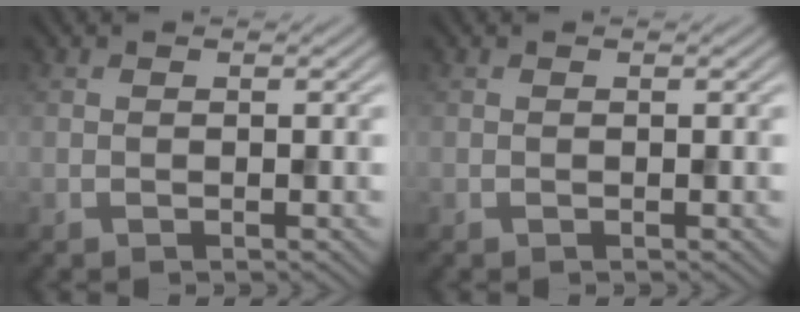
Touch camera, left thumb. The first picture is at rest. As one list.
[{"total": 0.0}]